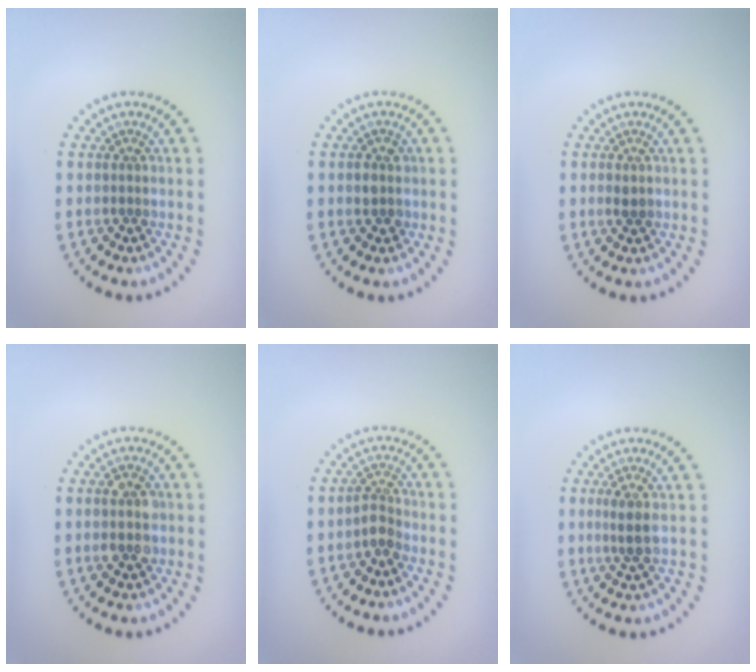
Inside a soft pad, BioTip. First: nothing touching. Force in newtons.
{"total": 1.5, "press": 1.4, "slide": 0.5}
{"total": 1.0, "press": 1.0, "slide": 0.1}
{"total": 2.9, "press": 2.9, "slide": 0.3}
{"total": 1.7, "press": 1.4, "slide": 1.0}
{"total": 1.9, "press": 1.6, "slide": 1.1}